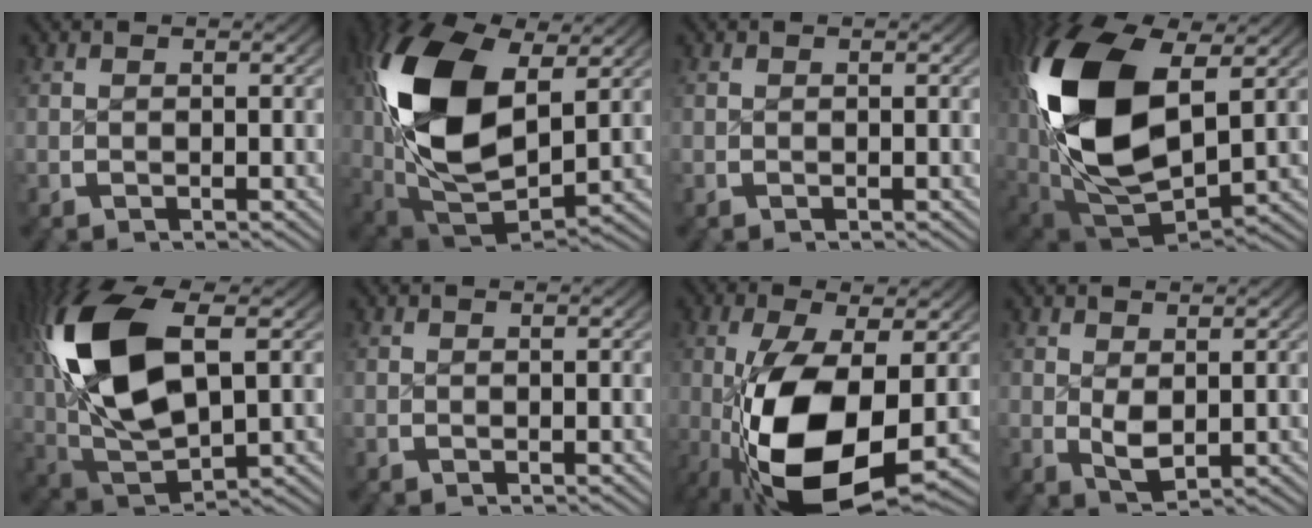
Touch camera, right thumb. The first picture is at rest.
{"total": 17.0, "force": [1.4, 10.7, 13.1], "torque": [-0.314, -0.060, 0.054]}
{"total": 0.0}
{"total": 18.5, "force": [1.3, 11.2, 14.7], "torque": [-0.352, -0.053, 0.055]}
{"total": 14.5, "force": [1.8, 8.1, 11.8], "torque": [-0.281, -0.020, 0.052]}
{"total": 0.0}
{"total": 14.1, "force": [-1.6, 7.3, 12.0], "torque": [-0.251, -0.052, 0.006]}
{"total": 2.5, "force": [0.8, 1.4, 1.9], "torque": [-0.041, -0.012, 0.024]}